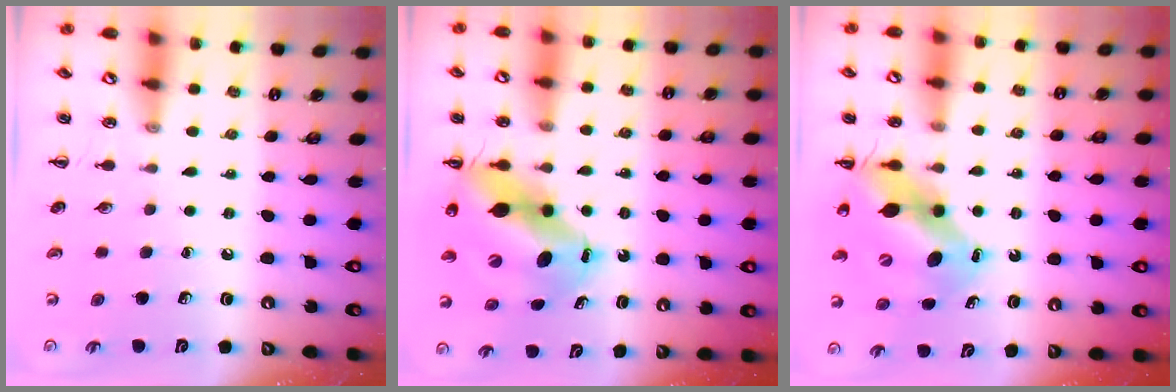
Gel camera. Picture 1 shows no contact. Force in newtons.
{"total": 12.7, "press": 12.2, "slide": 3.6}
{"total": 11.0, "press": 10.7, "slide": 2.5}